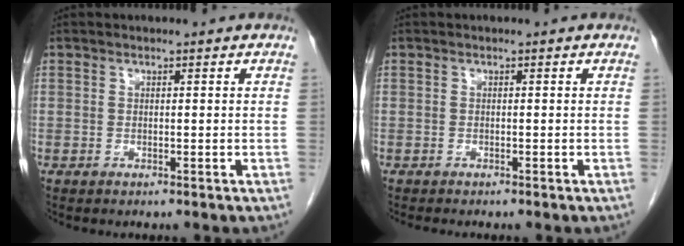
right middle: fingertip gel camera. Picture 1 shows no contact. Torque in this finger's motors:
{"motor_torque": [0.17, -0.09, -0.01, 0.01]}